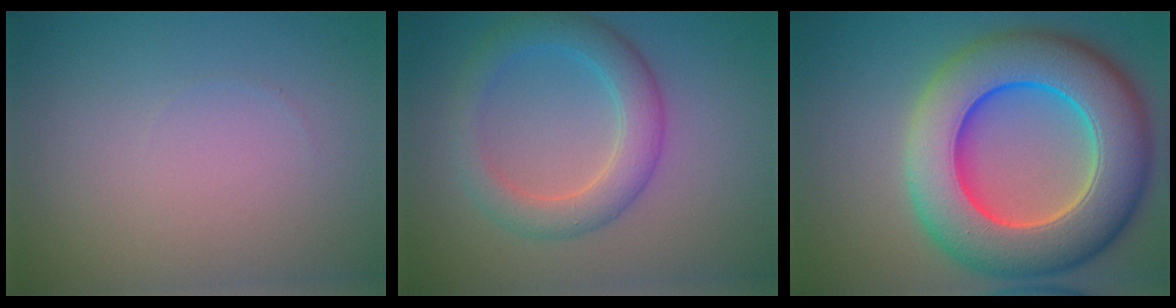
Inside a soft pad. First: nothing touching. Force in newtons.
{"total": 4.3, "press": 4.3, "slide": 0.2}
{"total": 13.2, "press": 13.1, "slide": 2.1}